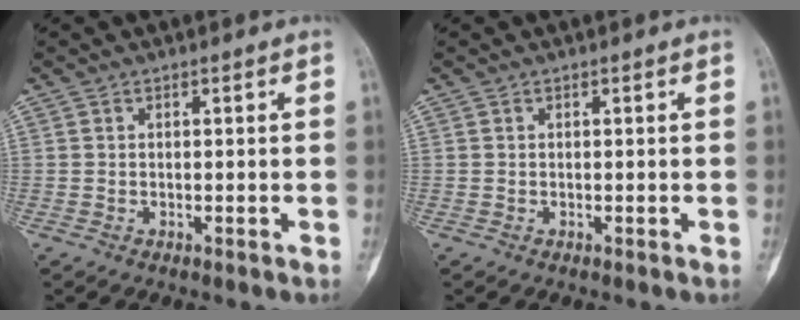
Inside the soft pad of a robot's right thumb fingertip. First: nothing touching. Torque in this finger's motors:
{"motor_torque": [0.00, 0.00, 0.14, -0.02, 0.00]}